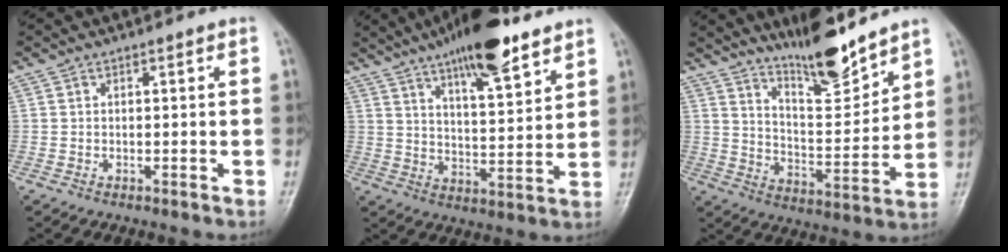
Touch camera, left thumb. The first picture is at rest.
{"total": 15.3, "force": [10.4, 4.3, 10.4], "torque": [-0.141, -0.052, 0.169]}
{"total": 12.2, "force": [10.6, 2.0, 5.8], "torque": [-0.074, -0.080, 0.186]}